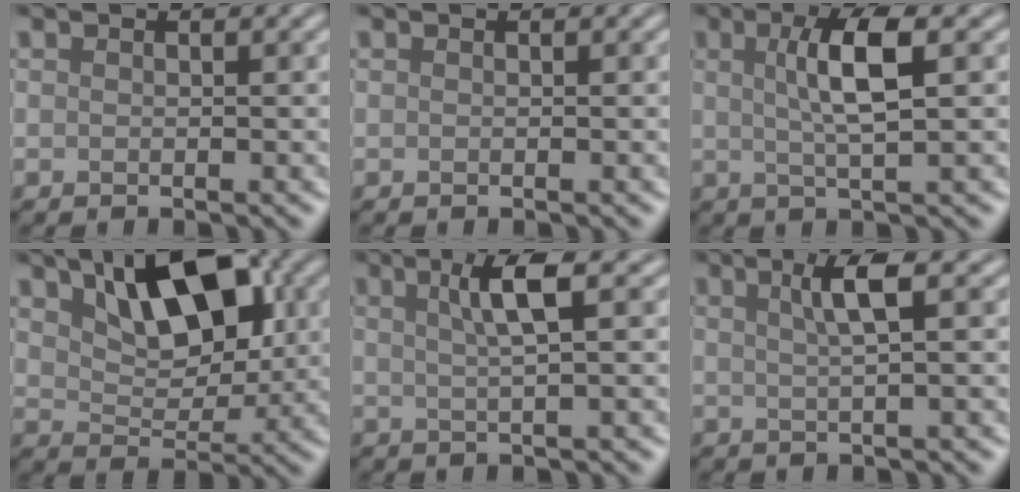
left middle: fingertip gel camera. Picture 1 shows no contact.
{"total": 0.0}
{"total": 4.4, "force": [0.6, 0.8, 4.3], "torque": [-0.082, 0.007, 0.017]}
{"total": 7.9, "force": [3.1, 4.2, 5.9], "torque": [-0.103, 0.012, 0.052]}
{"total": 3.4, "force": [0.7, 0.5, 3.2], "torque": [-0.055, 0.007, 0.019]}
{"total": 2.8, "force": [0.6, 0.5, 2.7], "torque": [-0.043, 0.009, 0.016]}